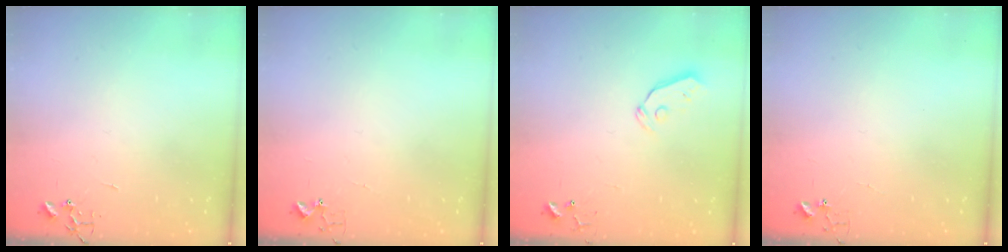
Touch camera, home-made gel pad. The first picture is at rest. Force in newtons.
{"total": 3.7, "press": 3.6, "slide": 0.5}
{"total": 4.9, "press": 4.8, "slide": 0.9}
{"total": 3.4, "press": 3.4, "slide": 0.3}